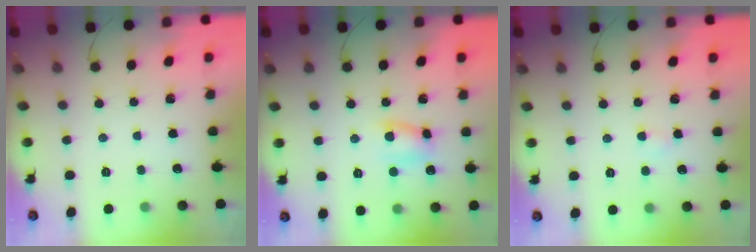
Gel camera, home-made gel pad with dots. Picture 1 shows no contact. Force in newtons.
{"total": 6.4, "press": 6.4, "slide": 0.1}
{"total": 2.0, "press": 1.8, "slide": 0.8}